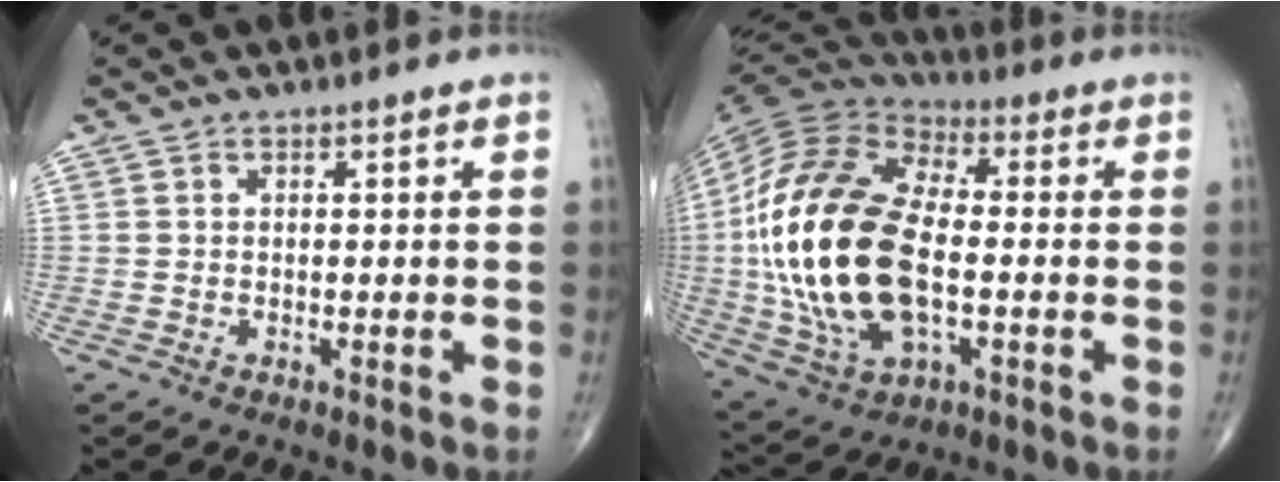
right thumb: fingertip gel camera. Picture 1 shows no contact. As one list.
[{"total": 26.6, "force": [-1.8, 14.0, 22.5], "torque": [-0.471, 0.002, -0.031]}]